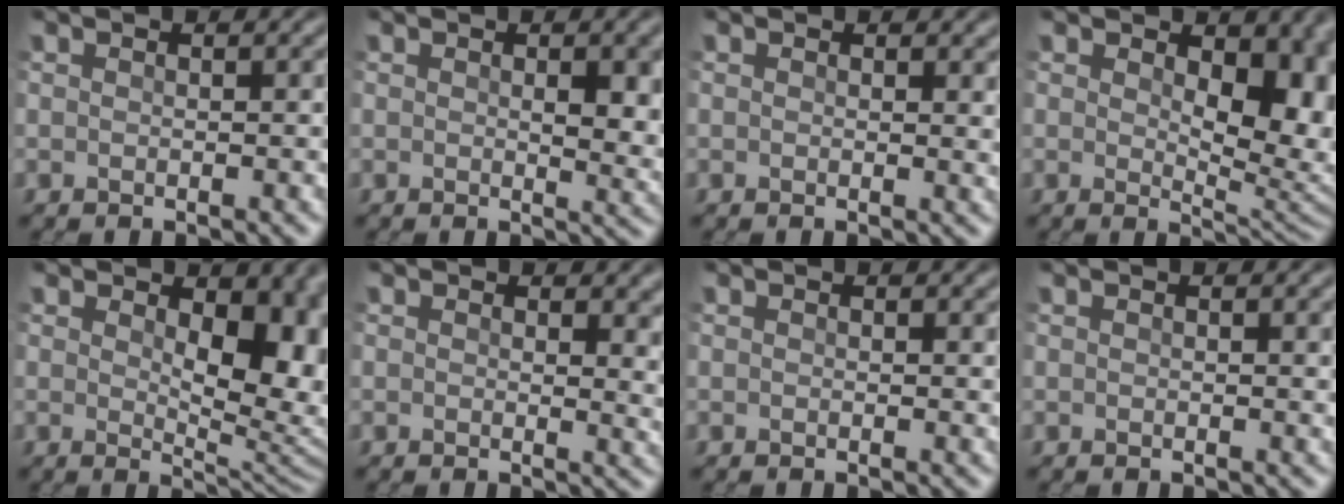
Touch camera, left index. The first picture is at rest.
{"total": 4.3, "force": [0.7, 1.3, 4.1], "torque": [-0.050, -0.003, 0.024]}
{"total": 1.0, "force": [0.6, 0.3, 0.8], "torque": [0.001, 0.001, 0.013]}
{"total": 7.3, "force": [1.4, 3.9, 6.0], "torque": [-0.072, -0.005, 0.028]}
{"total": 8.0, "force": [1.6, 4.0, 6.8], "torque": [-0.080, -0.004, 0.030]}
{"total": 3.4, "force": [1.3, 1.6, 2.7], "torque": [-0.013, -0.003, 0.030]}
{"total": 0.0}
{"total": 1.5, "force": [0.5, 0.5, 1.4], "torque": [-0.010, 0.001, 0.009]}